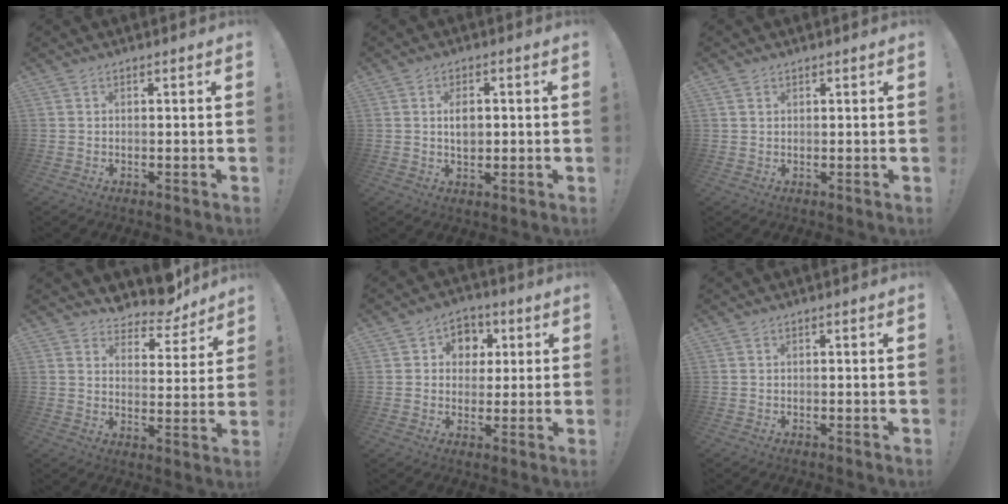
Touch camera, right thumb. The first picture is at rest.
{"total": 4.8, "force": [0.4, 3.3, 3.6], "torque": [-0.047, -0.006, -0.001]}
{"total": 1.2, "force": [0.8, 0.8, 0.1], "torque": [0.004, -0.001, 0.015]}
{"total": 7.8, "force": [7.2, 2.5, 1.5], "torque": [-0.013, -0.072, 0.128]}
{"total": 7.4, "force": [1.2, 7.0, 2.0], "torque": [-0.014, -0.006, 0.026]}
{"total": 0.0}